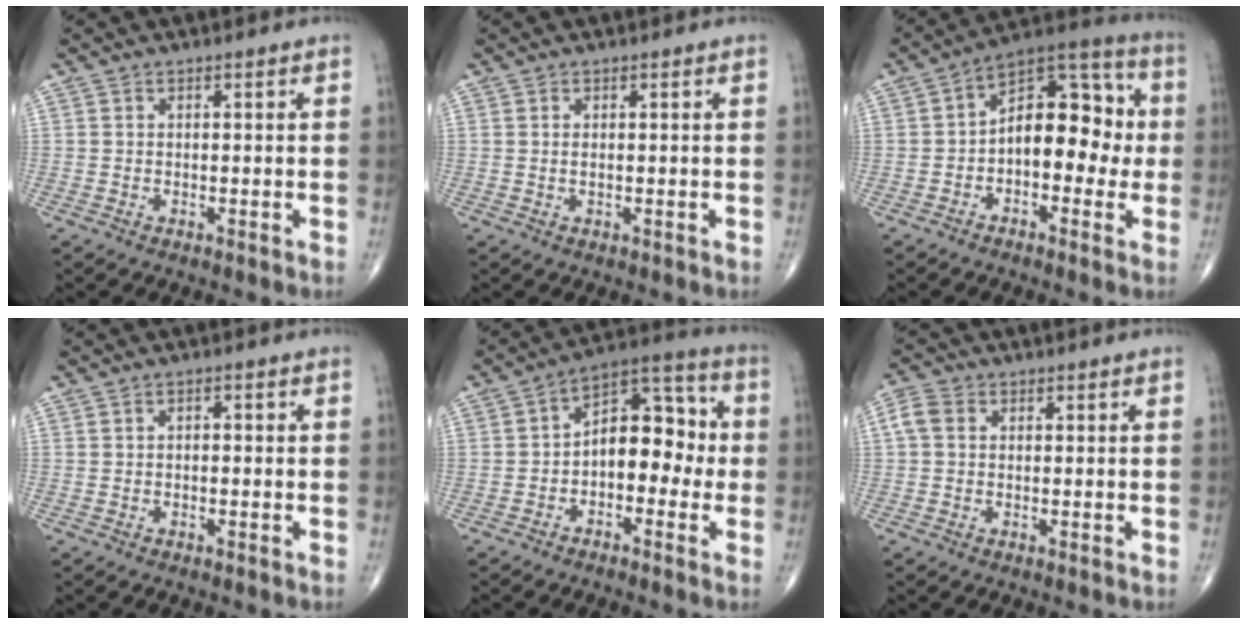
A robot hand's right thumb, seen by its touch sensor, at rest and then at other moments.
{"total": 0.7, "force": [0.1, 0.3, 0.7], "torque": [-0.015, -0.001, 0.004]}
{"total": 14.0, "force": [-0.7, 8.3, 11.2], "torque": [-0.127, 0.043, -0.027]}
{"total": 0.9, "force": [0.0, 0.6, 0.8], "torque": [-0.008, 0.002, -0.003]}
{"total": 11.6, "force": [-1.2, 7.2, 9.0], "torque": [-0.098, 0.044, -0.034]}
{"total": 3.6, "force": [0.6, 2.8, 2.1], "torque": [-0.050, 0.012, 0.006]}